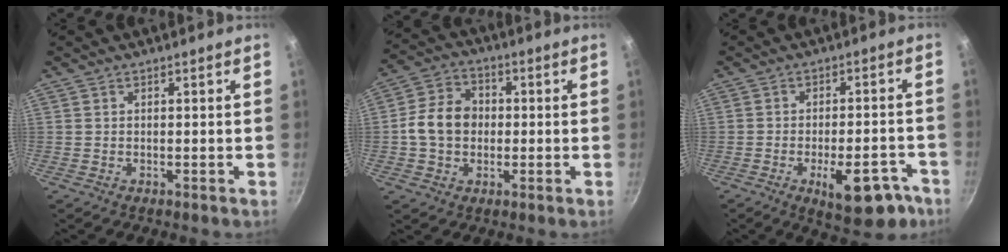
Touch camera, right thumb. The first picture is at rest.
{"total": 9.6, "force": [-0.3, 7.7, 5.8], "torque": [-0.079, 0.022, -0.019]}
{"total": 12.2, "force": [-5.9, 5.3, 9.3], "torque": [-0.088, 0.032, -0.070]}